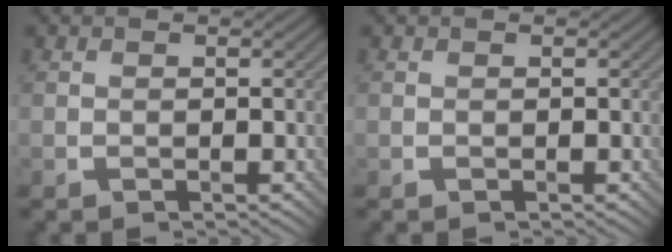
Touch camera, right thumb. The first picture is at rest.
{"total": 0.0}